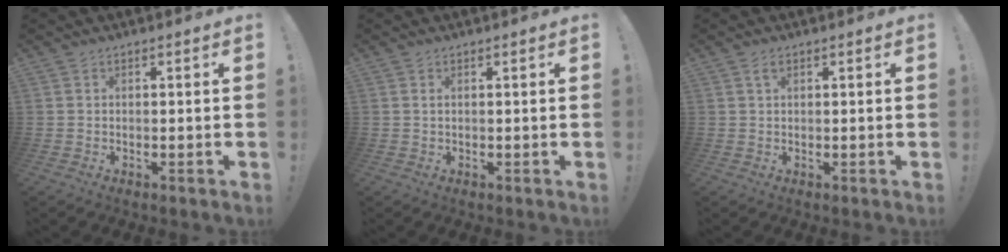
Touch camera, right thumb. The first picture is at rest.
{"total": 0.7, "force": [0.3, 0.1, 0.6], "torque": [-0.010, 0.001, 0.004]}
{"total": 1.6, "force": [0.9, 0.6, 1.1], "torque": [-0.016, -0.001, 0.015]}